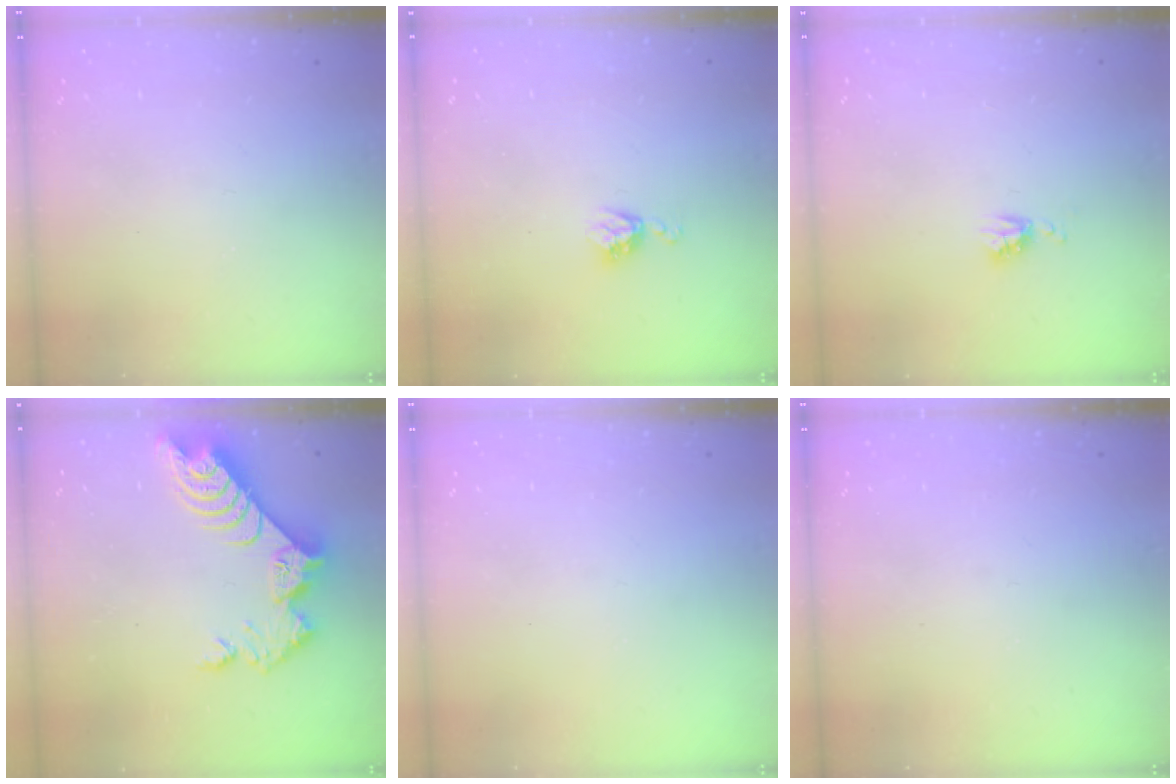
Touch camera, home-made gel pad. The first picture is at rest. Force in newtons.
{"total": 4.5, "press": 4.4, "slide": 0.7}
{"total": 4.1, "press": 4.0, "slide": 0.5}
{"total": 9.6, "press": 9.5, "slide": 0.9}
{"total": 0.0}
{"total": 0.0}